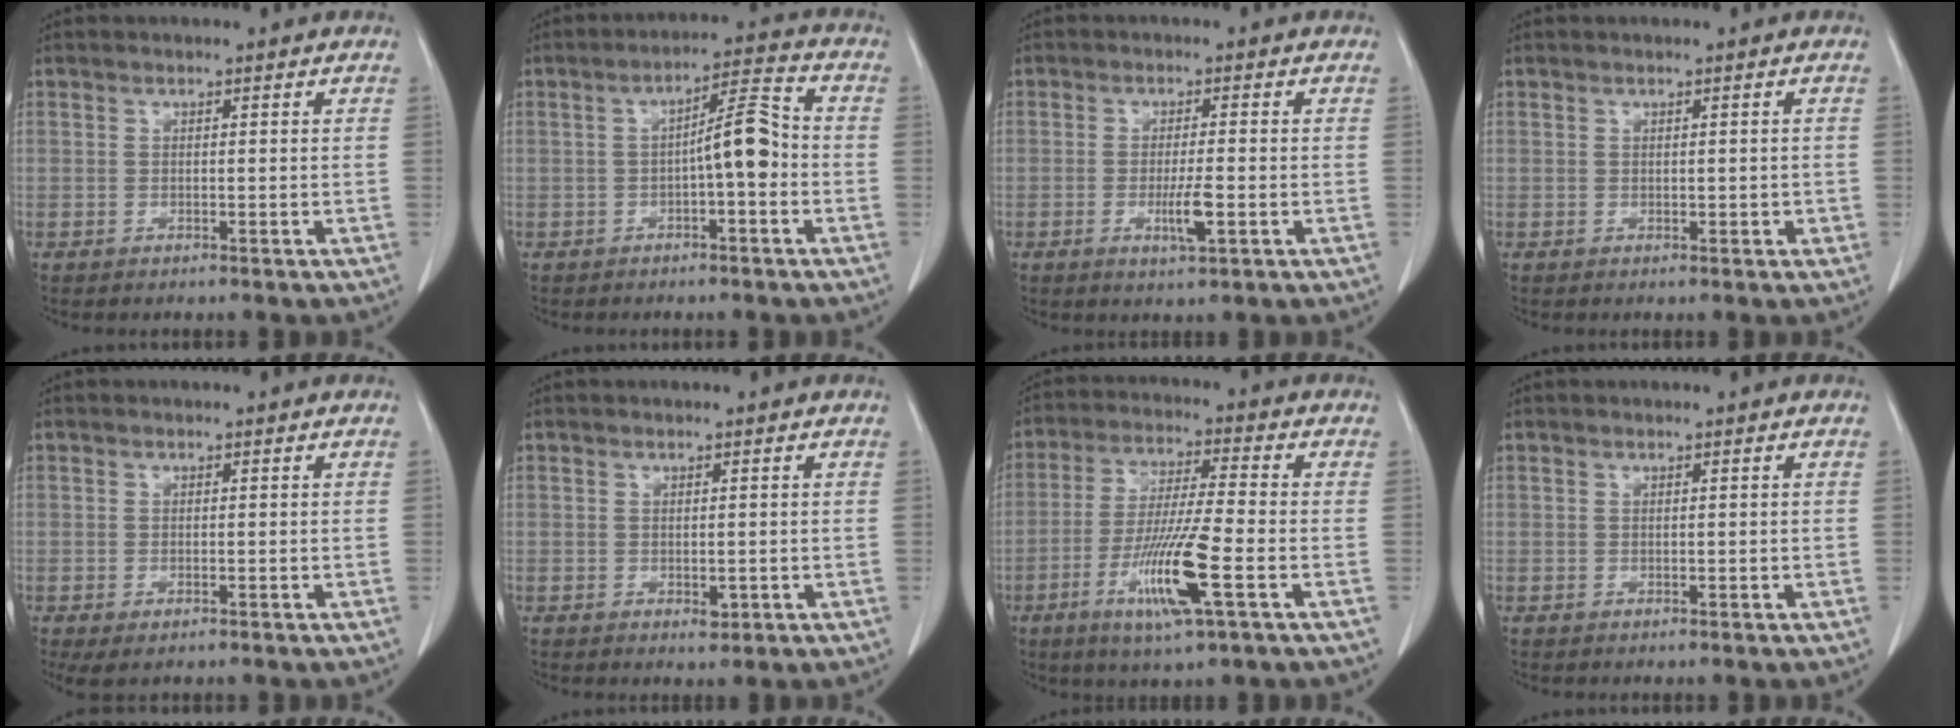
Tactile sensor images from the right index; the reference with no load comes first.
{"total": 6.5, "force": [-1.2, 1.2, 6.3], "torque": [-0.099, 0.023, -0.019]}
{"total": 4.1, "force": [-1.3, 0.3, 3.9], "torque": [-0.073, -0.007, -0.021]}
{"total": 0.9, "force": [-0.1, 0.7, 0.6], "torque": [-0.007, 0.004, 0.001]}
{"total": 2.7, "force": [-1.4, 1.0, 2.1], "torque": [-0.039, -0.006, -0.016]}
{"total": 1.3, "force": [-0.3, 0.8, 0.9], "torque": [-0.013, -0.003, -0.001]}
{"total": 12.2, "force": [-4.5, 0.2, 11.3], "torque": [-0.222, -0.021, -0.085]}
{"total": 0.0}